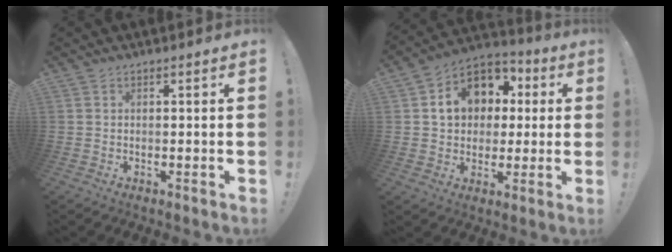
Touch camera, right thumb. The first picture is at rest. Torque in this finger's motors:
{"motor_torque": [1.29, 2.75, 0.69, -0.15, 0.04]}